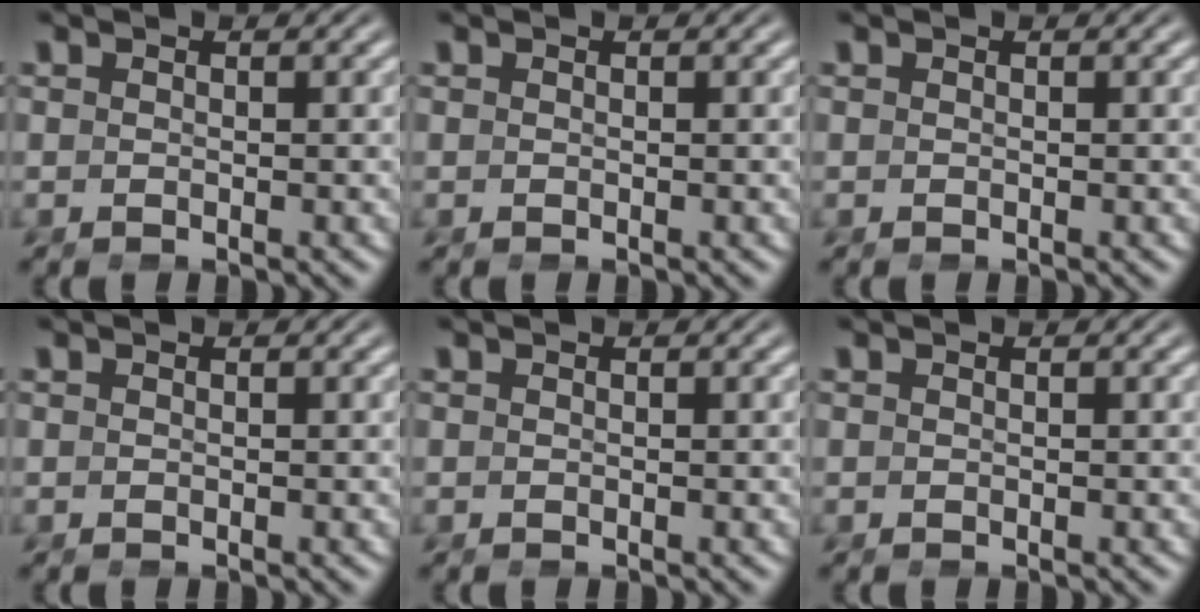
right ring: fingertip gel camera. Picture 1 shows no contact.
{"total": 0.0}
{"total": 0.0}
{"total": 0.0}
{"total": 0.0}
{"total": 0.0}